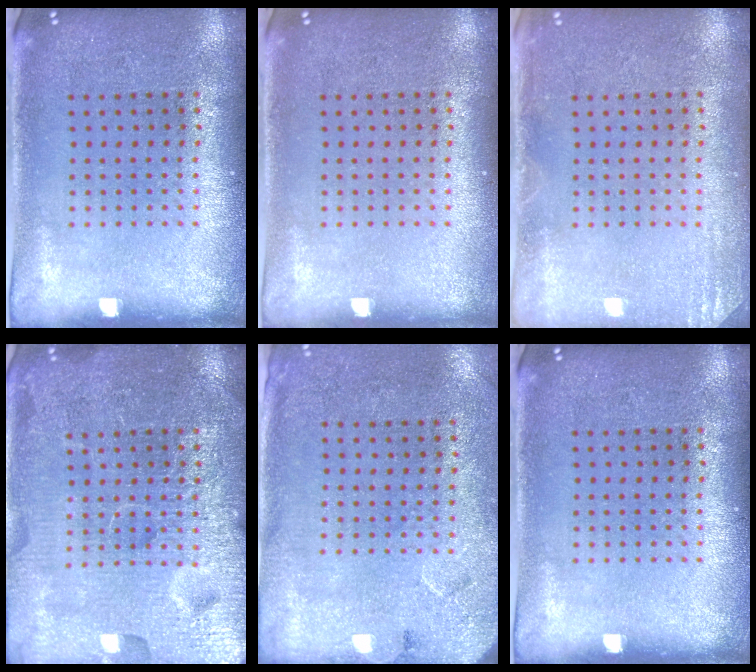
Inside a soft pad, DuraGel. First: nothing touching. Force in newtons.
{"total": 0.0}
{"total": 1.6, "press": 1.6, "slide": 0.3}
{"total": 7.0, "press": 7.0, "slide": 0.9}
{"total": 2.7, "press": 2.2, "slide": 1.6}
{"total": 0.0}